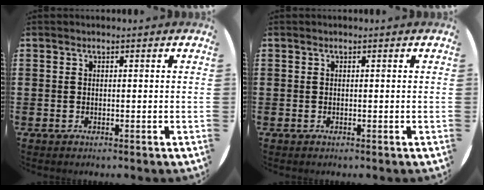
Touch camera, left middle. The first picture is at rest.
{"total": 0.0}